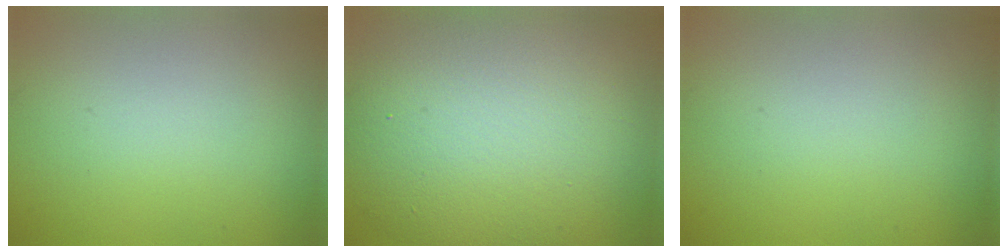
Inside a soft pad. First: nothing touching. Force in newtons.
{"total": 12.9, "press": 12.9, "slide": 0.6}
{"total": 0.0}